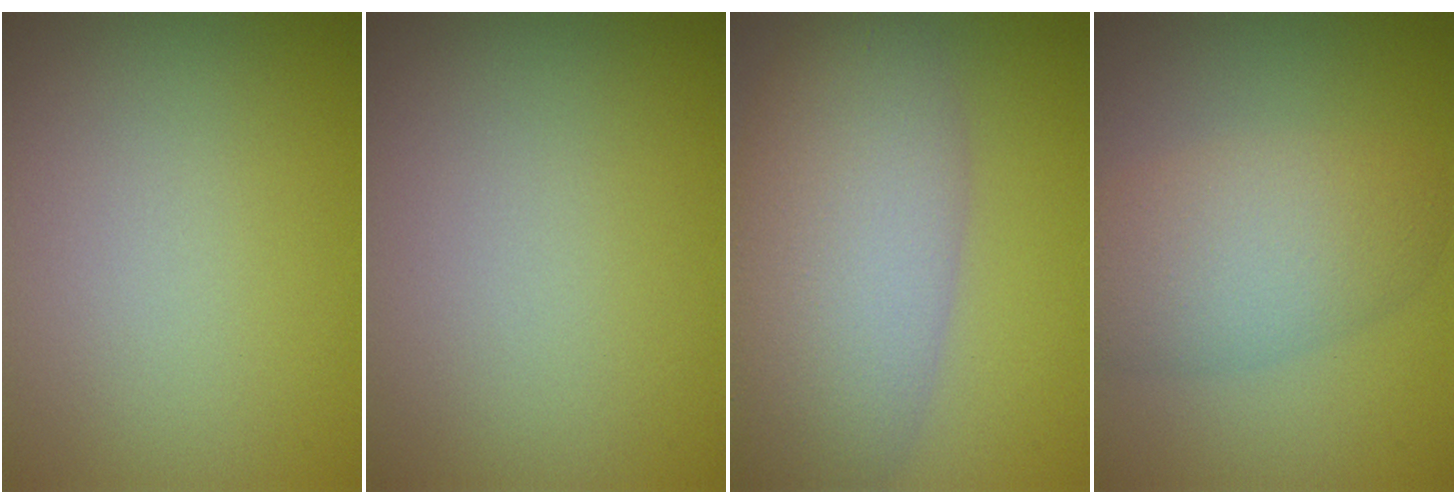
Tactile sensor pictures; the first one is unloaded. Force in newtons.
{"total": 0.0}
{"total": 9.2, "press": 9.1, "slide": 0.7}
{"total": 5.4, "press": 5.4, "slide": 0.4}